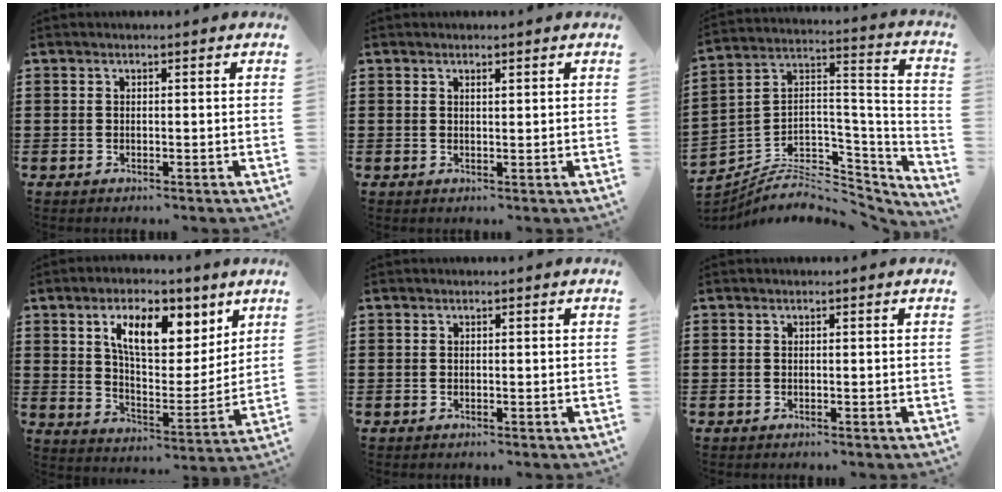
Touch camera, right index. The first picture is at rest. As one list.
[{"total": 0.7, "force": [0.4, 0.2, 0.5], "torque": [-0.011, 0.001, 0.007]}, {"total": 6.3, "force": [-4.4, 3.6, 2.7], "torque": [-0.060, -0.006, -0.082]}, {"total": 11.1, "force": [6.6, 4.9, 7.4], "torque": [-0.137, -0.014, 0.112]}, {"total": 0.0}, {"total": 0.0}]